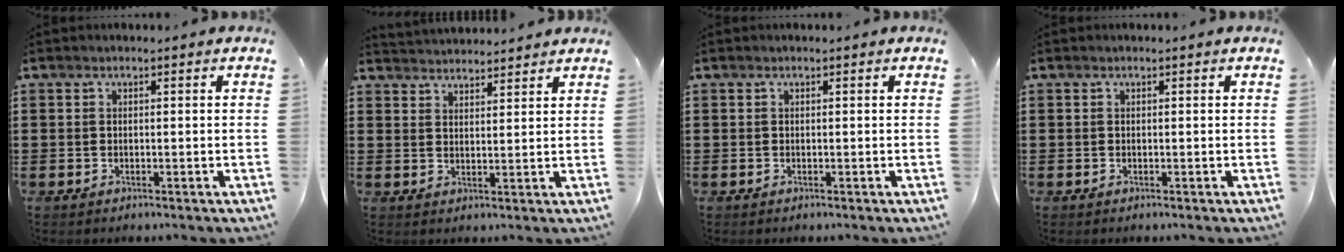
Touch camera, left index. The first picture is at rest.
{"total": 2.9, "force": [2.9, 0.0, -0.4], "torque": [-0.001, -0.011, 0.055]}
{"total": 0.0}
{"total": 0.0}